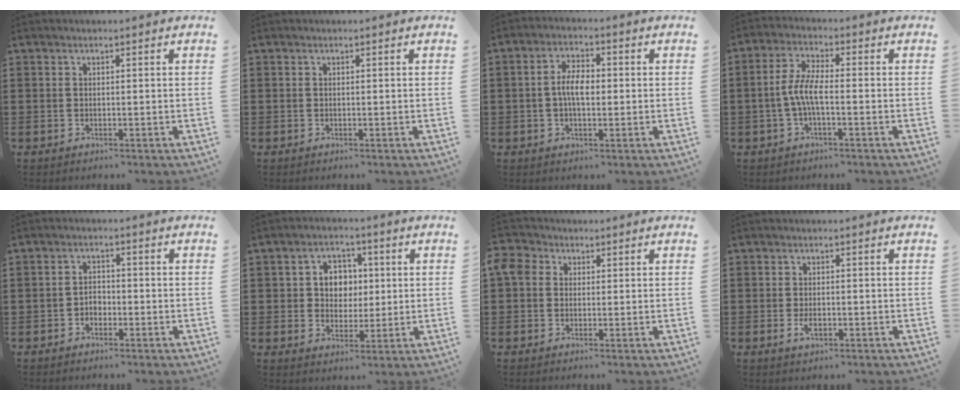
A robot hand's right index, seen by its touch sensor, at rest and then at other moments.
{"total": 0.0}
{"total": 4.6, "force": [-0.3, 2.2, 4.0], "torque": [-0.080, 0.004, -0.010]}
{"total": 5.4, "force": [-1.3, 1.4, 5.0], "torque": [-0.123, -0.007, -0.035]}
{"total": 2.0, "force": [-1.1, 1.3, 1.1], "torque": [-0.024, 0.003, -0.024]}
{"total": 5.3, "force": [0.6, 4.7, 2.2], "torque": [-0.054, 0.015, 0.005]}
{"total": 3.2, "force": [0.4, 2.9, 1.2], "torque": [-0.036, 0.012, 0.006]}
{"total": 1.9, "force": [-0.7, 0.9, 1.6], "torque": [-0.037, -0.005, -0.014]}